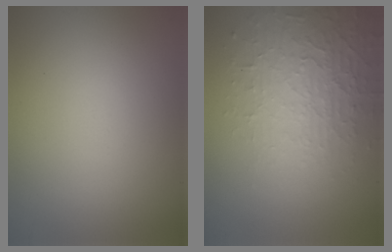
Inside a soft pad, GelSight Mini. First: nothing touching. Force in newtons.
{"total": 3.7, "press": 3.5, "slide": 1.4}